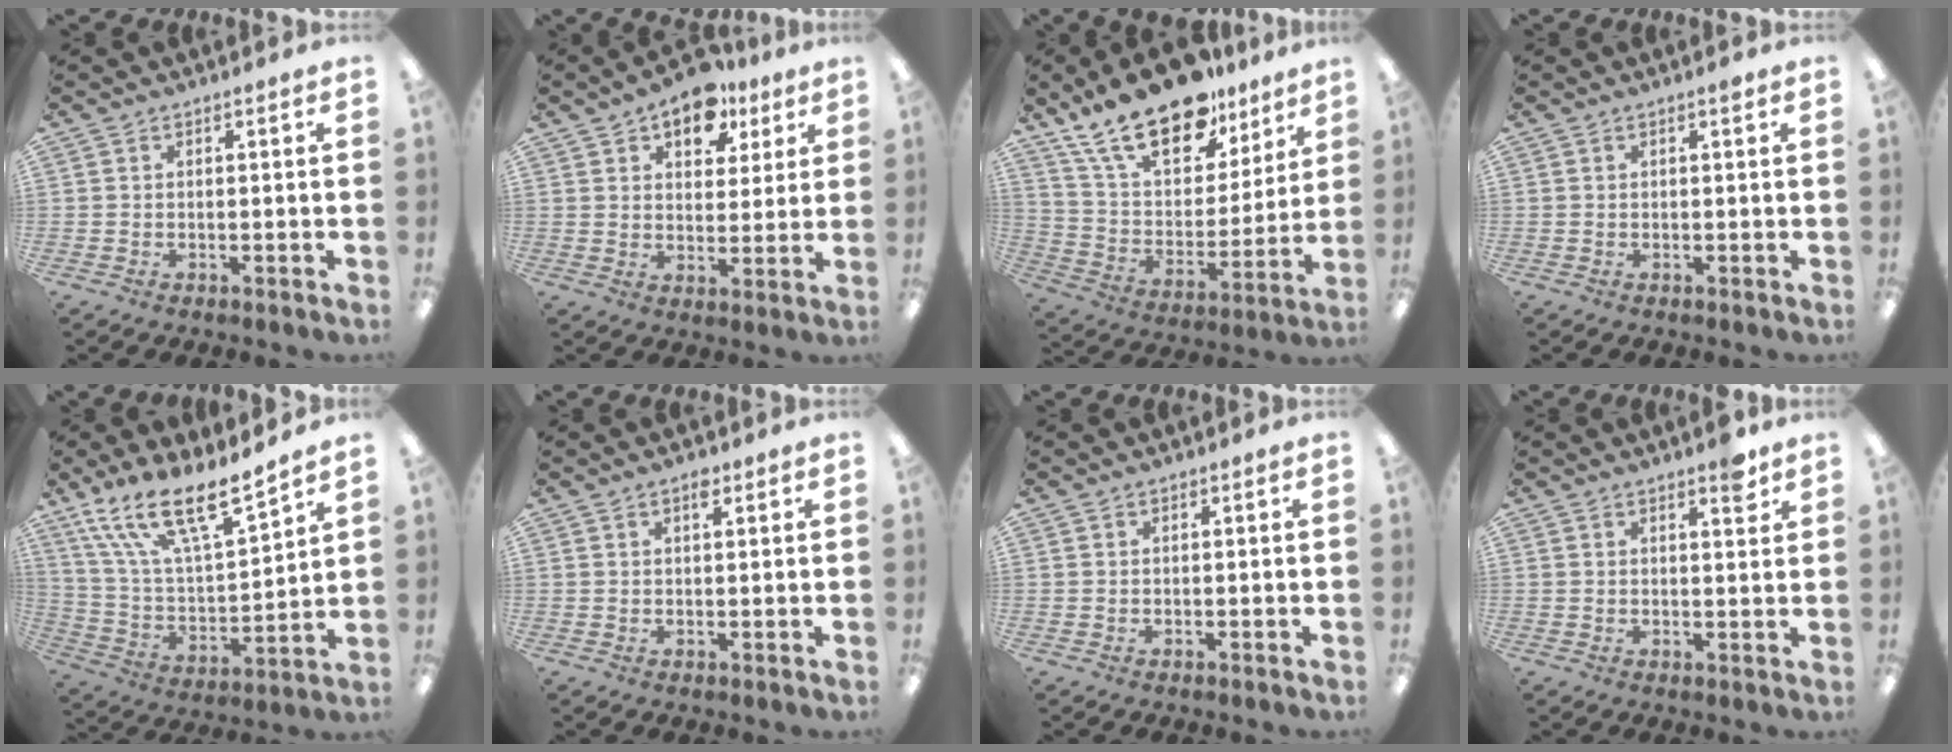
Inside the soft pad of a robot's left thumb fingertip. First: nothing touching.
{"total": 10.5, "force": [7.2, 6.0, 4.7], "torque": [-0.053, -0.038, 0.124]}
{"total": 22.5, "force": [16.2, 10.2, 11.7], "torque": [-0.217, -0.100, 0.286]}
{"total": 0.7, "force": [0.5, 0.0, 0.4], "torque": [-0.002, -0.002, 0.006]}
{"total": 17.8, "force": [13.8, 4.6, 10.2], "torque": [-0.199, -0.091, 0.243]}
{"total": 2.1, "force": [1.4, 0.8, 1.3], "torque": [-0.012, -0.006, 0.021]}
{"total": 0.0}
{"total": 4.3, "force": [3.1, 1.2, 2.6], "torque": [-0.026, -0.015, 0.048]}